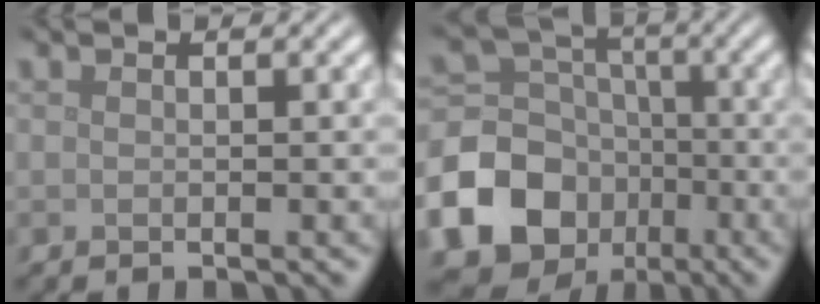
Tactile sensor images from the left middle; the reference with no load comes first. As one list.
[{"total": 13.5, "force": [-5.3, 11.4, 4.9], "torque": [-0.131, -0.032, -0.114]}]